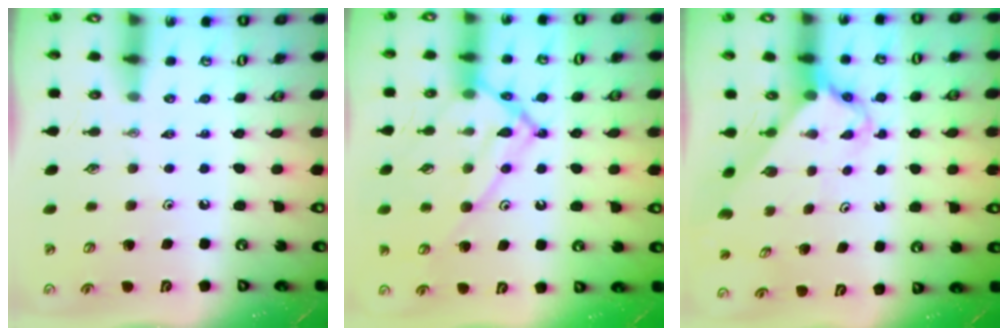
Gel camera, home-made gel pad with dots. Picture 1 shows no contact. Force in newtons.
{"total": 16.0, "press": 15.9, "slide": 1.5}
{"total": 2.9, "press": 2.9, "slide": 0.2}